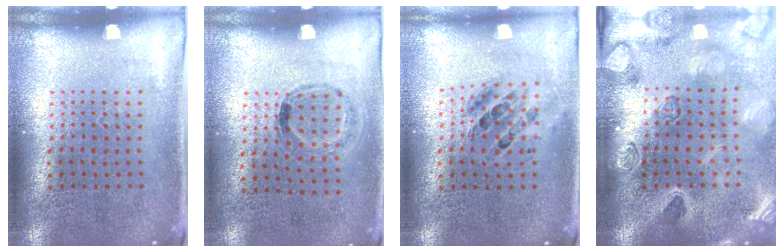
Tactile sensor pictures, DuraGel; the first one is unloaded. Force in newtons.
{"total": 1.1, "press": 0.7, "slide": 0.8}
{"total": 0.8, "press": 0.8, "slide": 0.1}
{"total": 3.9, "press": 3.2, "slide": 2.3}